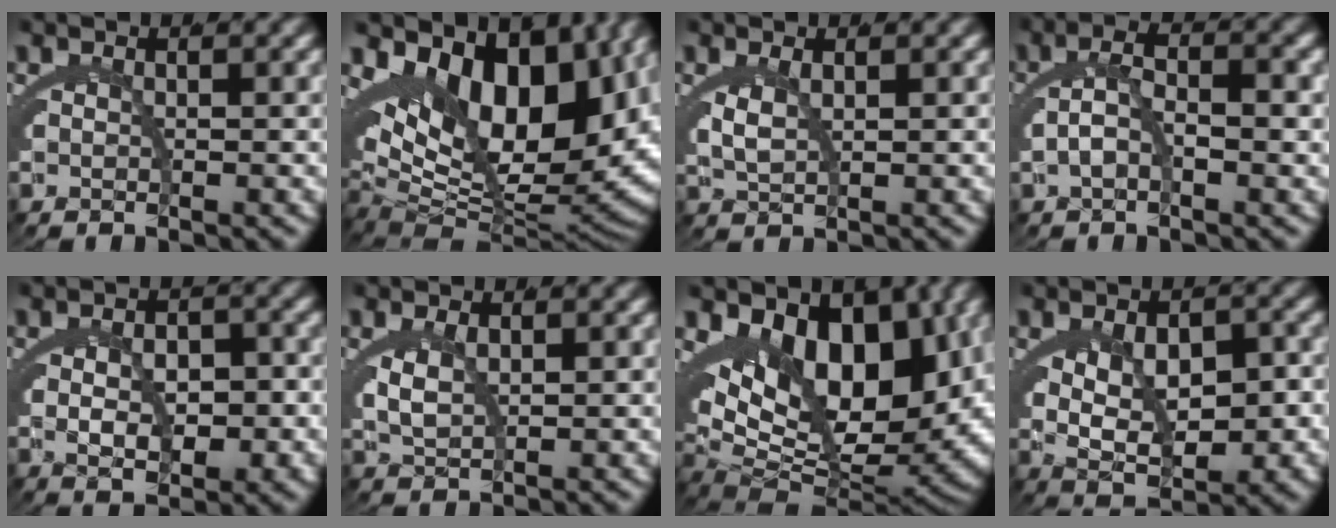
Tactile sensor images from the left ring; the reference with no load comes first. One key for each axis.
{"total": 19.4, "fx": 1.5, "fy": 11.9, "fz": 15.2, "tx": -0.260, "ty": -0.046, "tz": 0.050}
{"total": 1.9, "fx": 0.8, "fy": 0.9, "fz": 1.5, "tx": -0.038, "ty": -0.007, "tz": 0.025}
{"total": 3.0, "fx": -0.1, "fy": 1.1, "fz": 2.7, "tx": -0.039, "ty": 0.017, "tz": -0.011}
{"total": 3.4, "fx": -0.5, "fy": 1.9, "fz": 2.8, "tx": -0.037, "ty": -0.007, "tz": -0.002}
{"total": 2.3, "fx": 0.7, "fy": 1.3, "fz": 1.7, "tx": -0.044, "ty": -0.007, "tz": 0.024}
{"total": 16.9, "fx": -1.3, "fy": 11.3, "fz": 12.5, "tx": -0.231, "ty": -0.072, "tz": 0.016}
{"total": 7.3, "fx": 0.2, "fy": 4.6, "fz": 5.6, "tx": -0.088, "ty": -0.015, "tz": 0.011}